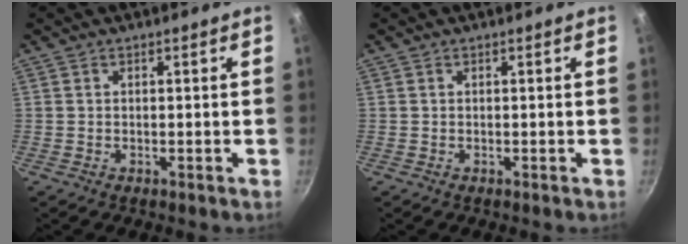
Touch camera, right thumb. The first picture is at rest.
{"total": 0.0}